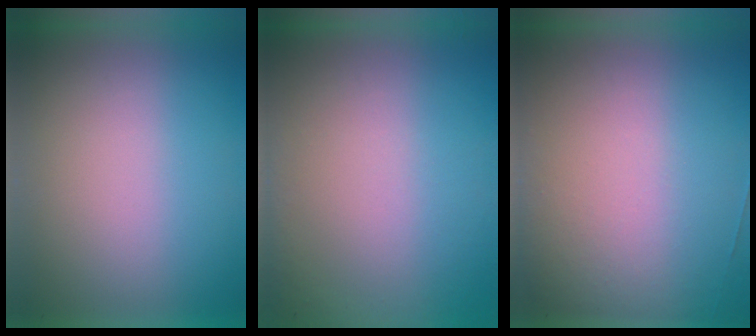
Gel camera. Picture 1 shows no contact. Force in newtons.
{"total": 7.0}
{"total": 1.7}